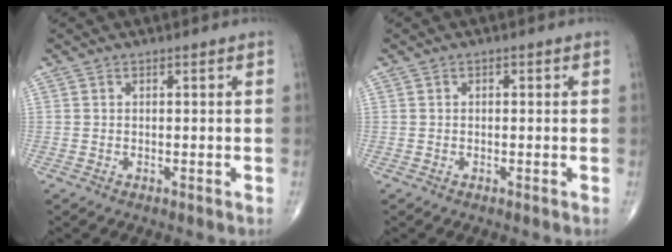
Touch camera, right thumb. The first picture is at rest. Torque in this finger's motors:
{"motor_torque": [-0.41, -0.08, -0.31, -0.31, -0.03]}